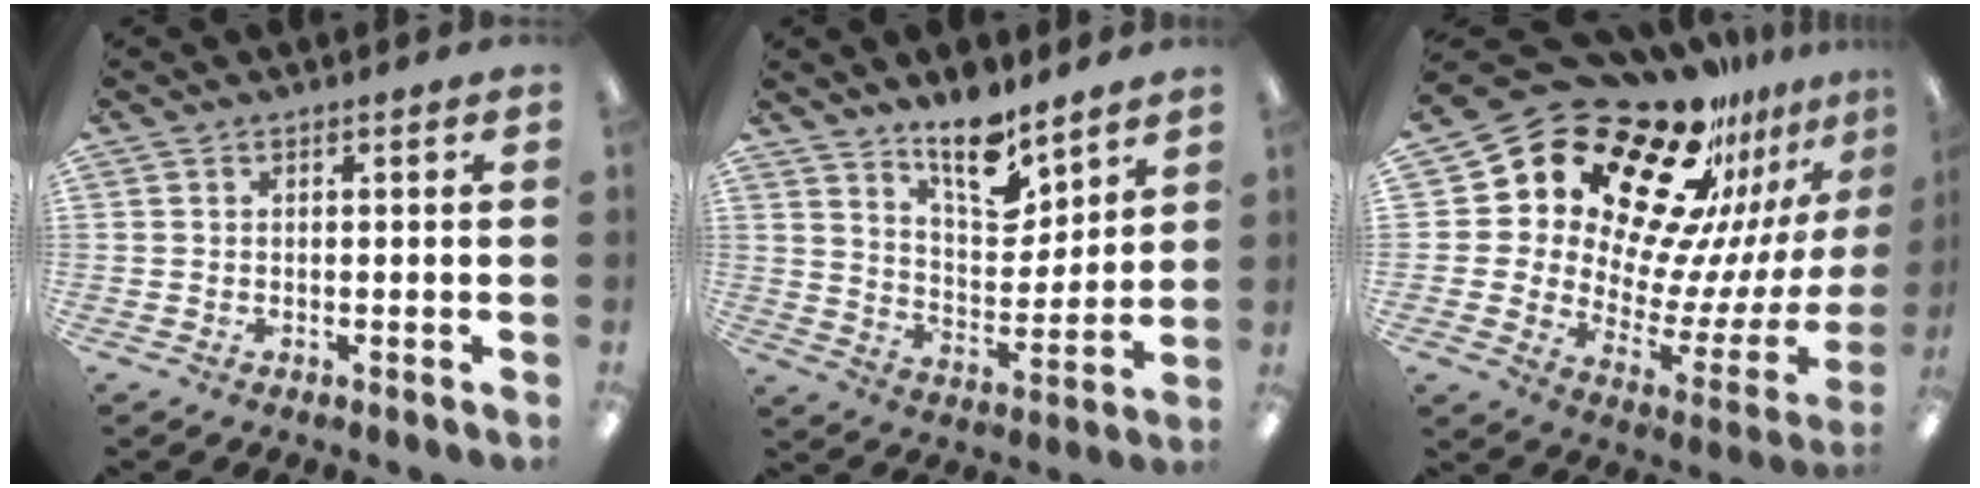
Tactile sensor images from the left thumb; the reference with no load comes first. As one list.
[{"total": 12.5, "force": [10.0, 4.5, 6.0], "torque": [-0.090, -0.068, 0.177]}, {"total": 25.0, "force": [19.0, 11.3, 11.8], "torque": [-0.205, -0.169, 0.339]}]